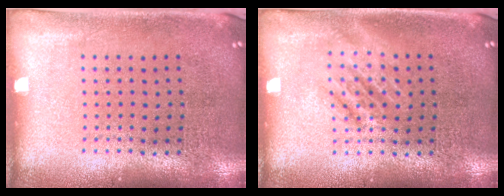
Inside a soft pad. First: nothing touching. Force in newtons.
{"total": 1.1, "press": 1.1, "slide": 0.2}